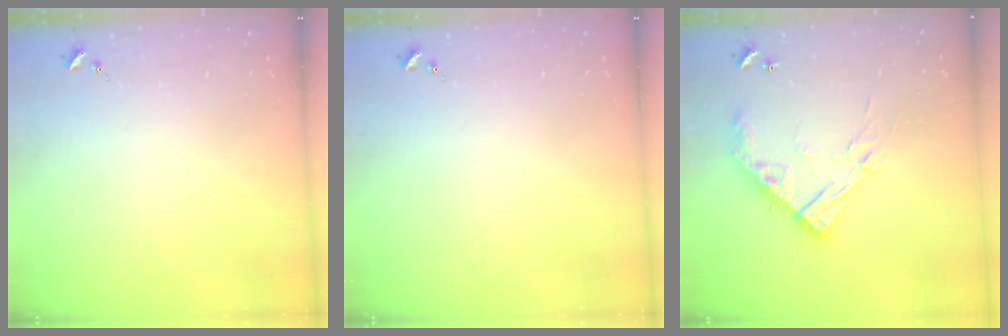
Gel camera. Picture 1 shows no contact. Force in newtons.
{"total": 0.0}
{"total": 16.5, "press": 16.5, "slide": 1.5}